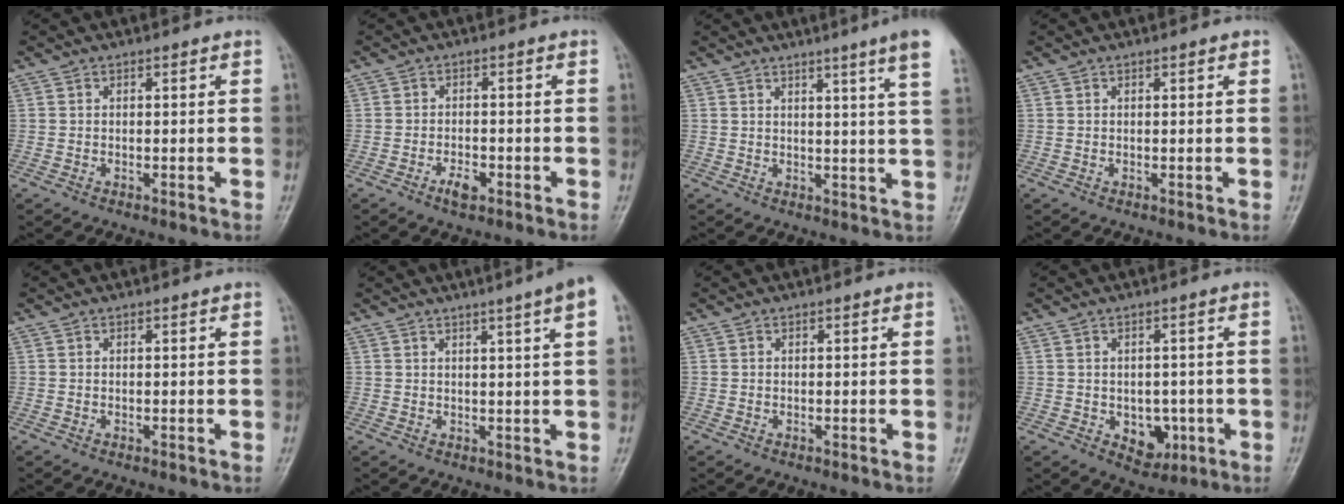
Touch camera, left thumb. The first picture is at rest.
{"total": 3.1, "force": [-1.8, 1.4, 2.1], "torque": [-0.035, 0.009, -0.030]}
{"total": 9.5, "force": [6.3, -0.8, 7.1], "torque": [-0.088, -0.022, 0.062]}
{"total": 0.6, "force": [0.3, 0.0, 0.5], "torque": [-0.009, 0.001, 0.002]}
{"total": 0.0}
{"total": 6.5, "force": [3.5, -0.5, 5.4], "torque": [-0.073, 0.001, 0.041]}
{"total": 0.0}
{"total": 6.0, "force": [-1.6, 4.4, 3.8], "torque": [-0.020, 0.006, -0.009]}